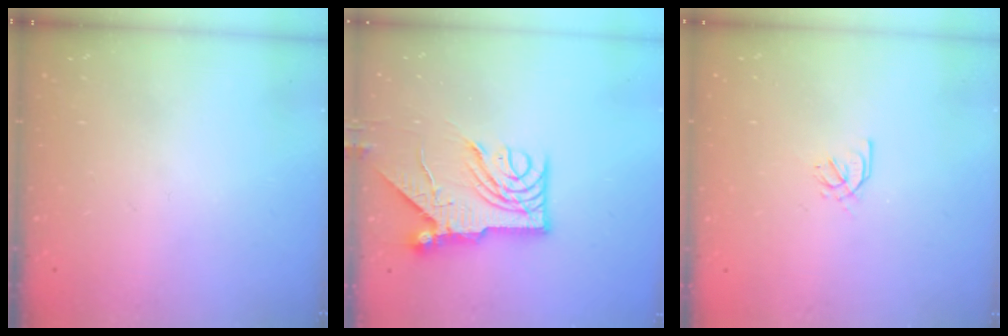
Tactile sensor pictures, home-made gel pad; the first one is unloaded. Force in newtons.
{"total": 12.8, "press": 12.8, "slide": 0.8}
{"total": 2.6, "press": 2.5, "slide": 0.7}